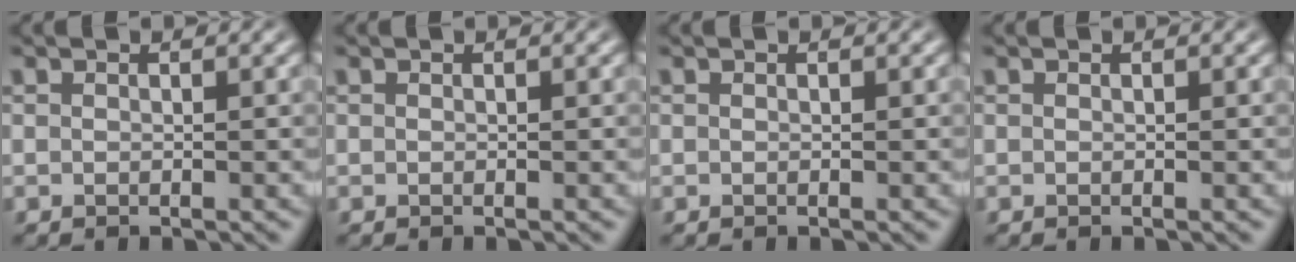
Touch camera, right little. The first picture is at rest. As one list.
[{"total": 0.0}, {"total": 0.0}, {"total": 0.0}]